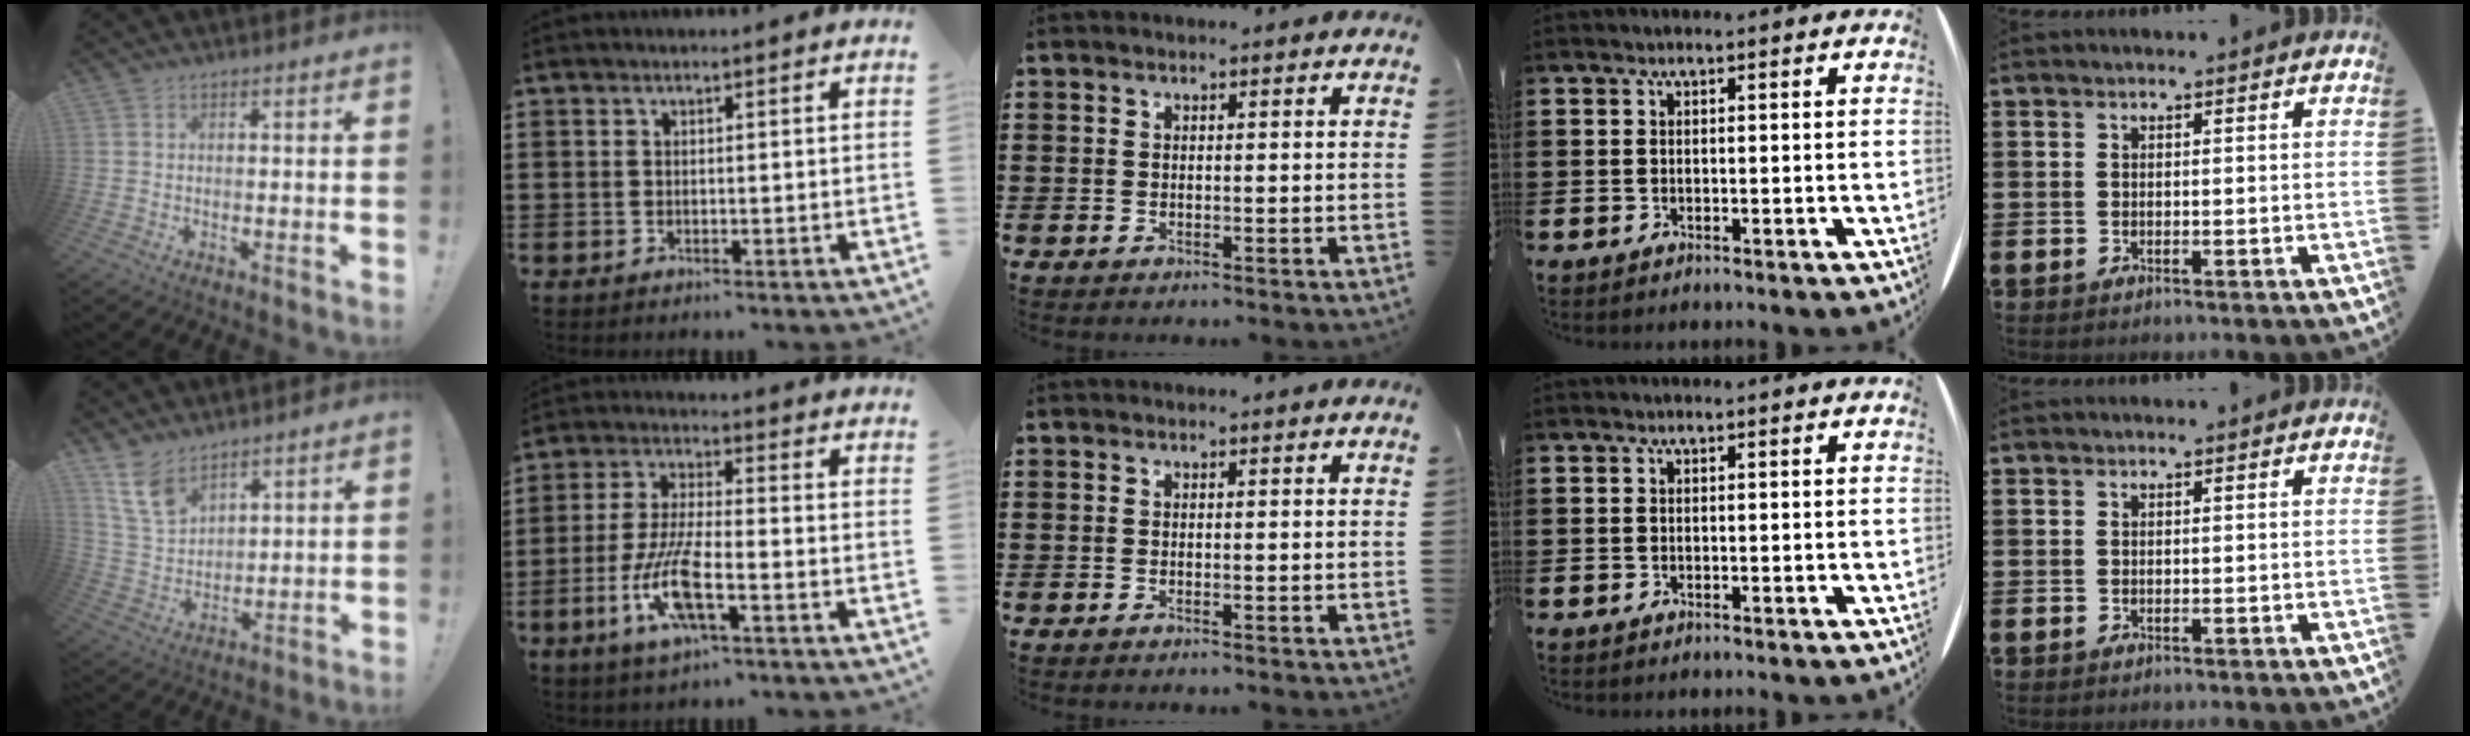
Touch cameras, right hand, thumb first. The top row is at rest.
{"thumb": {"total": 10.4, "force": [7.8, 5.4, 4.3], "torque": [-0.087, -0.043, 0.155]}, "index": {"total": 9.5, "force": [-3.9, 2.4, 8.3], "torque": [-0.188, -0.014, -0.076]}}